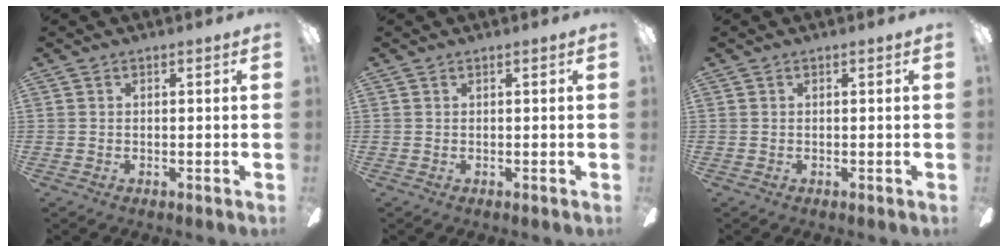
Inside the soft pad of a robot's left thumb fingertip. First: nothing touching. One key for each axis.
{"total": 0.0}
{"total": 0.0}